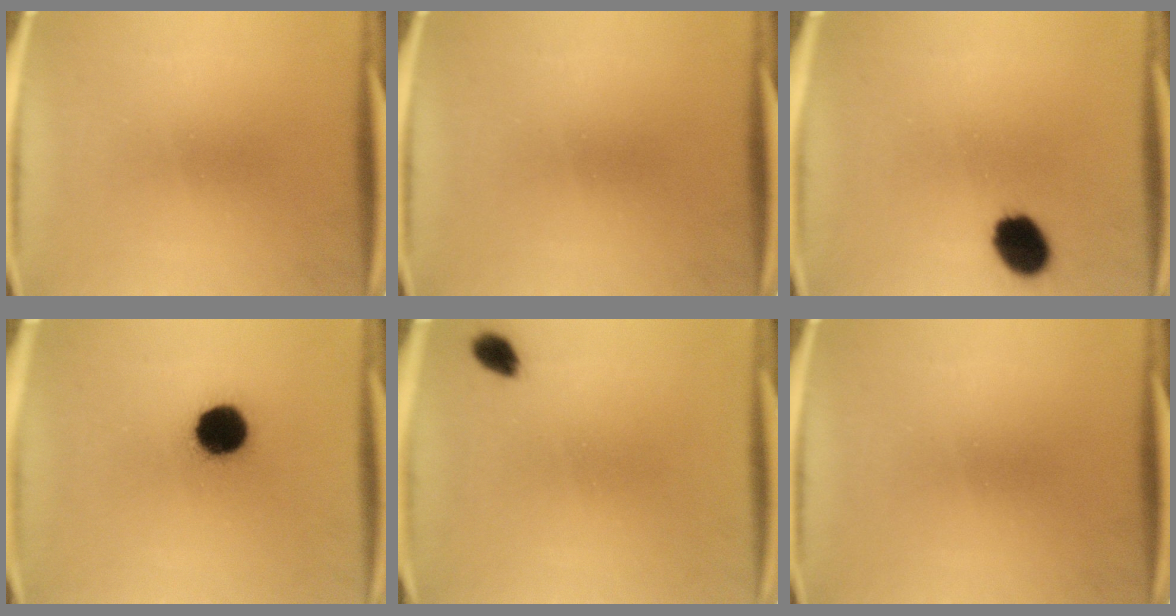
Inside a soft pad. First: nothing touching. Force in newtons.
{"total": 0.0}
{"total": 8.4}
{"total": 10.7}
{"total": 2.6}
{"total": 0.0}